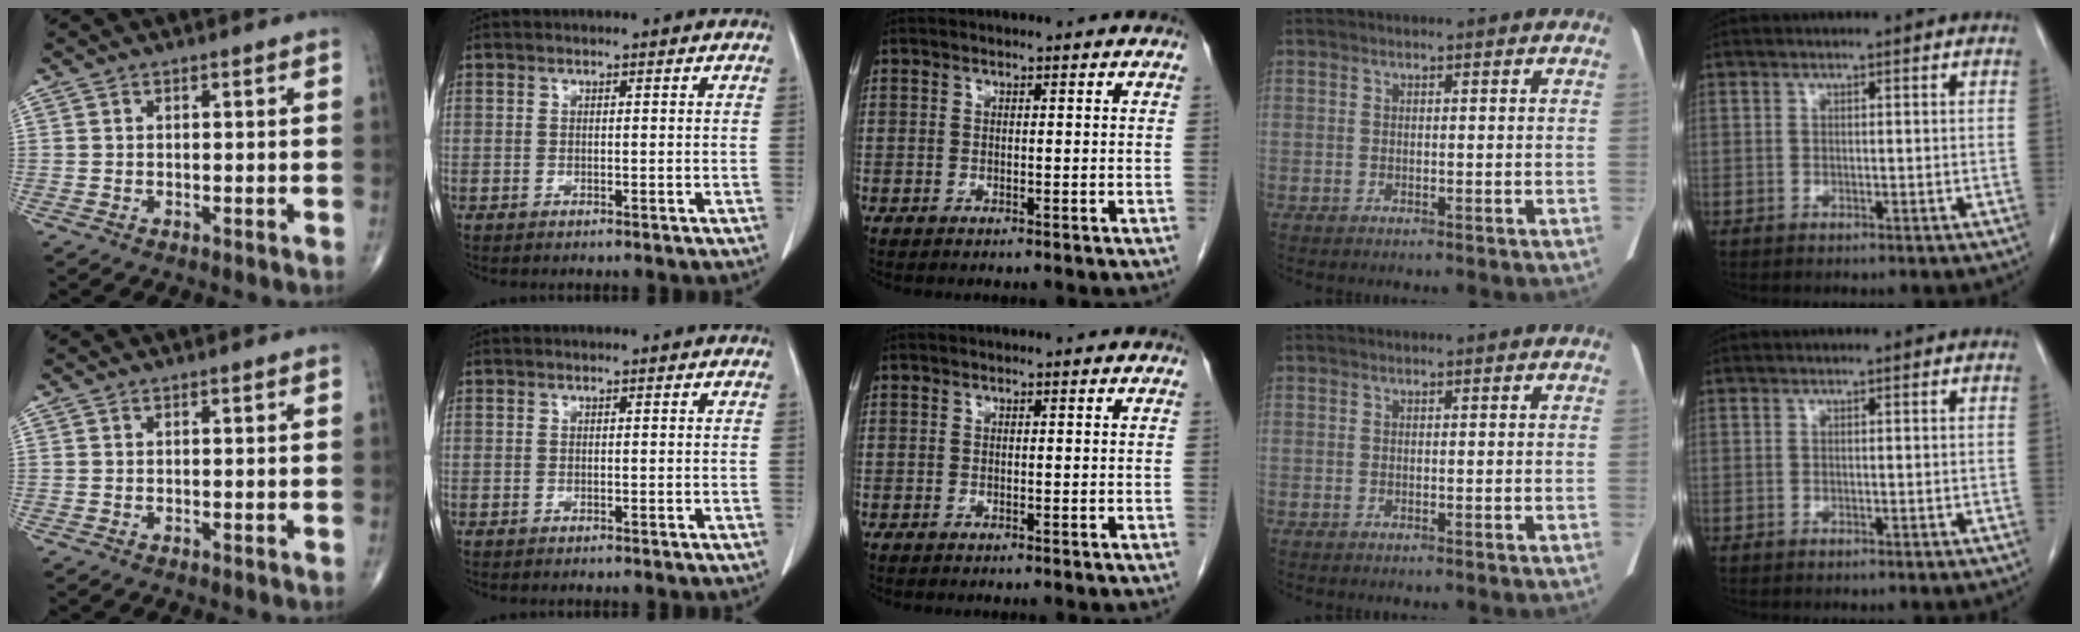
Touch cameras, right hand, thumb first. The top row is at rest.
{}